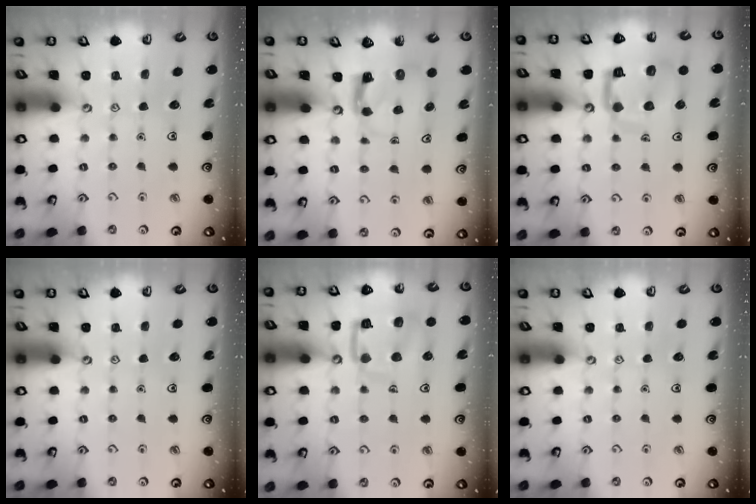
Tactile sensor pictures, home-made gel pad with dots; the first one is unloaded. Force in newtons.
{"total": 3.9, "press": 3.9, "slide": 0.7}
{"total": 12.3, "press": 12.2, "slide": 1.4}
{"total": 0.0}
{"total": 13.2, "press": 13.2, "slide": 1.4}
{"total": 0.0}